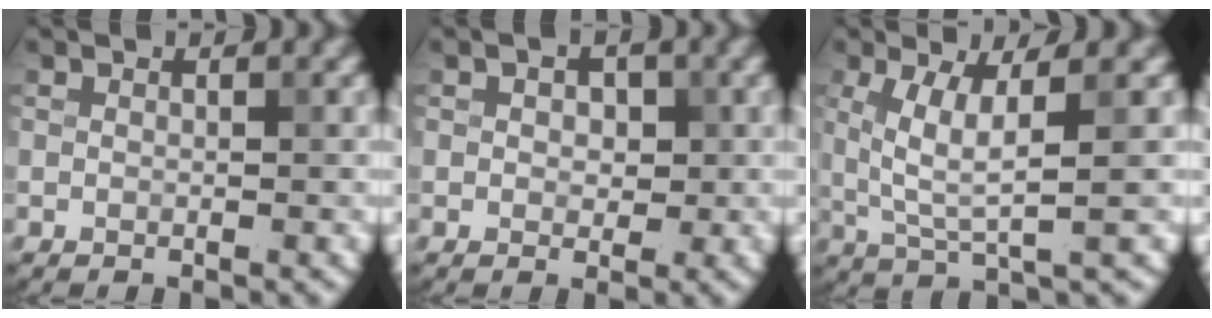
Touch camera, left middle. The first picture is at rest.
{"total": 1.9, "force": [0.3, 1.4, 1.3], "torque": [-0.016, -0.002, 0.000]}
{"total": 4.7, "force": [0.9, 0.8, 4.5], "torque": [-0.101, -0.004, 0.022]}